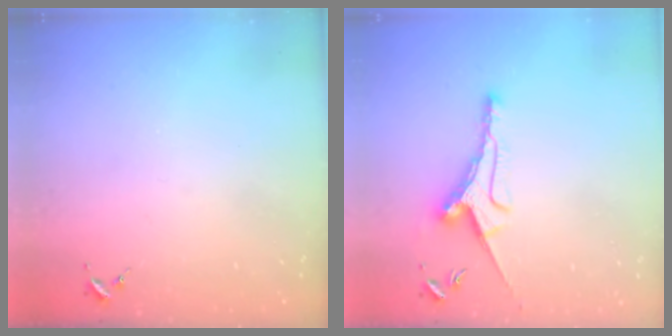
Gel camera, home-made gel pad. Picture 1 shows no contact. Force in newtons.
{"total": 8.6, "press": 8.6, "slide": 0.2}